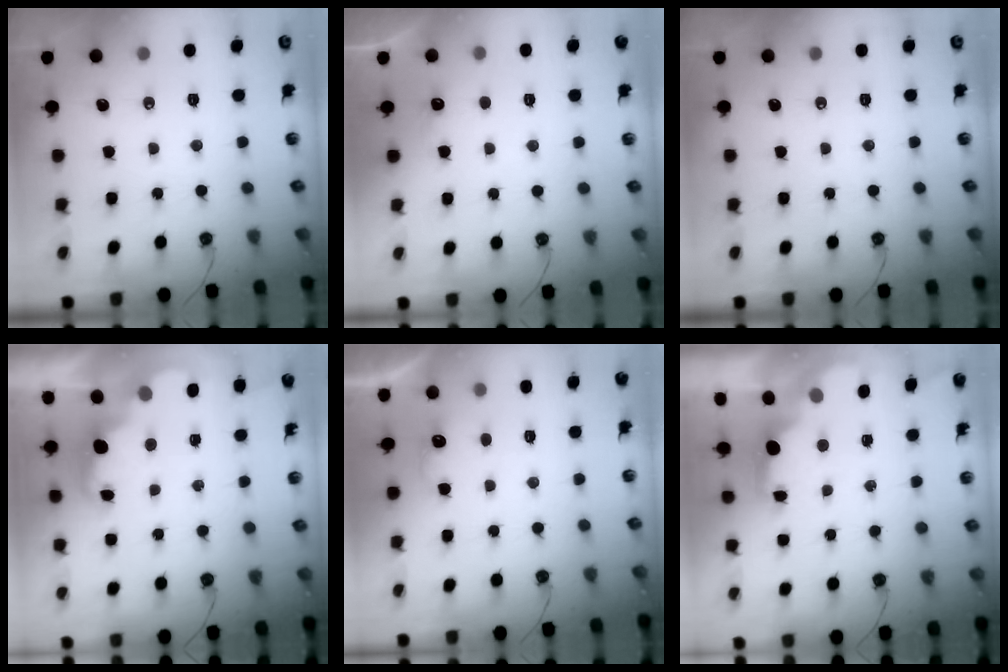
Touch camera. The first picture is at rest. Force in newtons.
{"total": 3.7, "press": 3.5, "slide": 1.1}
{"total": 0.0}
{"total": 2.5, "press": 2.4, "slide": 0.6}
{"total": 3.5, "press": 3.4, "slide": 0.9}
{"total": 2.0, "press": 1.9, "slide": 0.8}